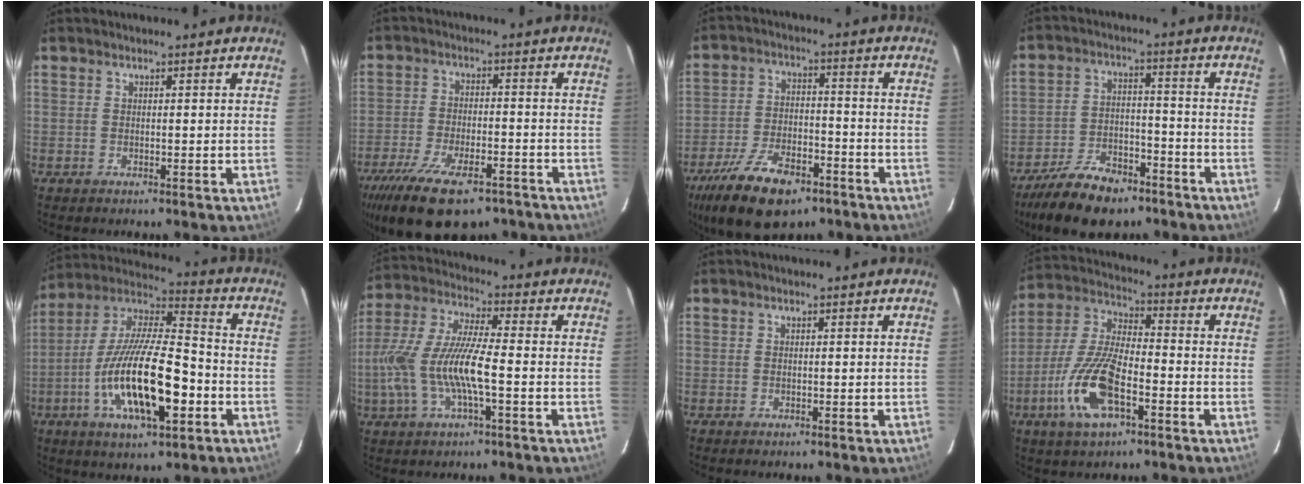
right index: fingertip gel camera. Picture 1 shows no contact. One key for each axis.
{"total": 18.2, "fx": -12.7, "fy": 7.1, "fz": 10.9, "tx": -0.227, "ty": -0.038, "tz": -0.202}
{"total": 17.2, "fx": -11.3, "fy": 8.0, "fz": 10.2, "tx": -0.224, "ty": -0.021, "tz": -0.189}
{"total": 15.1, "fx": -11.2, "fy": 7.0, "fz": 7.3, "tx": -0.164, "ty": -0.001, "tz": -0.179}
{"total": 20.3, "fx": -6.5, "fy": 6.2, "fz": 18.2, "tx": -0.349, "ty": -0.012, "tz": -0.119}
{"total": 14.9, "fx": -3.4, "fy": 2.9, "fz": 14.2, "tx": -0.292, "ty": -0.004, "tz": -0.063}
{"total": 0.0}
{"total": 14.7, "fx": -6.2, "fy": 5.4, "fz": 12.2, "tx": -0.267, "ty": -0.008, "tz": -0.124}